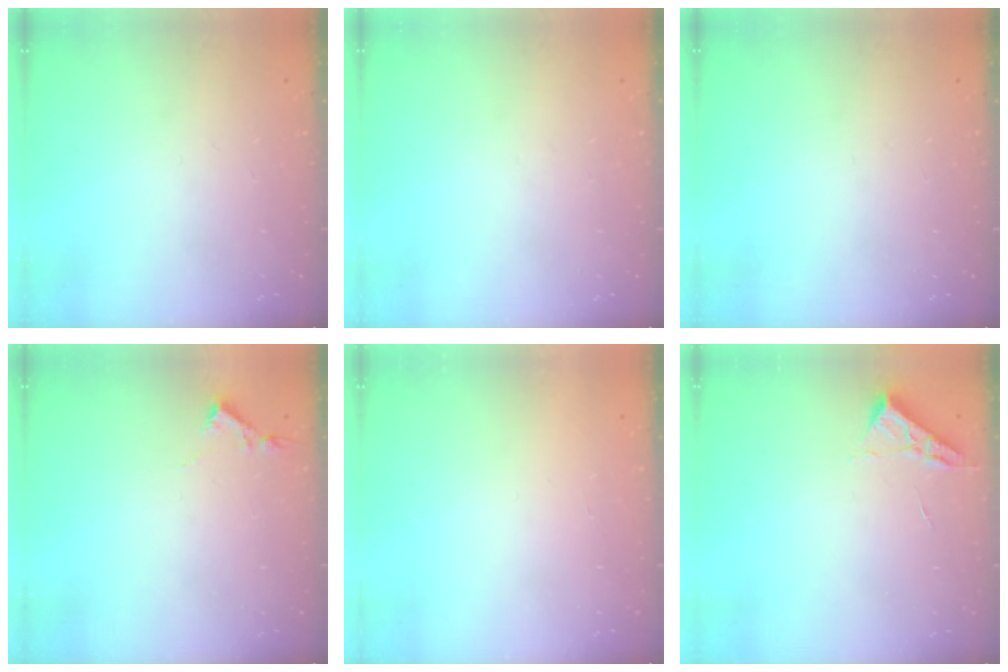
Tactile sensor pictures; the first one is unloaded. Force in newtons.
{"total": 0.0}
{"total": 0.0}
{"total": 2.9, "press": 2.9, "slide": 0.5}
{"total": 1.7, "press": 1.7, "slide": 0.1}
{"total": 3.5, "press": 3.4, "slide": 0.5}